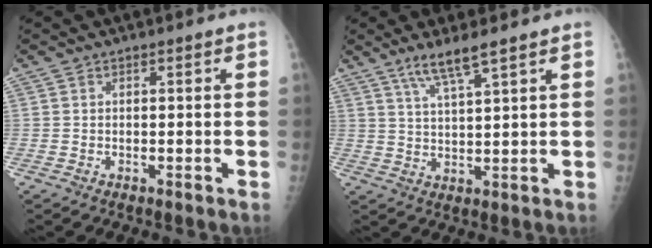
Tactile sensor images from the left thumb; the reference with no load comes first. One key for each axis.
{"total": 6.1, "fx": 4.3, "fy": 0.1, "fz": 4.4, "tx": -0.091, "ty": -0.023, "tz": 0.087}